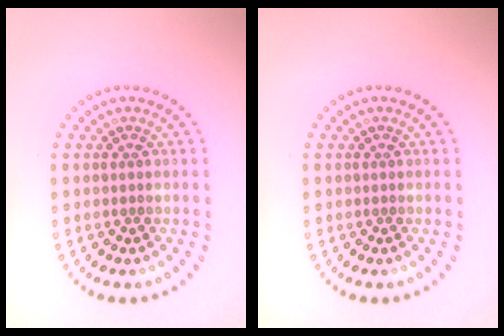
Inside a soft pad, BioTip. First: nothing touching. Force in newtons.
{"total": 0.0}